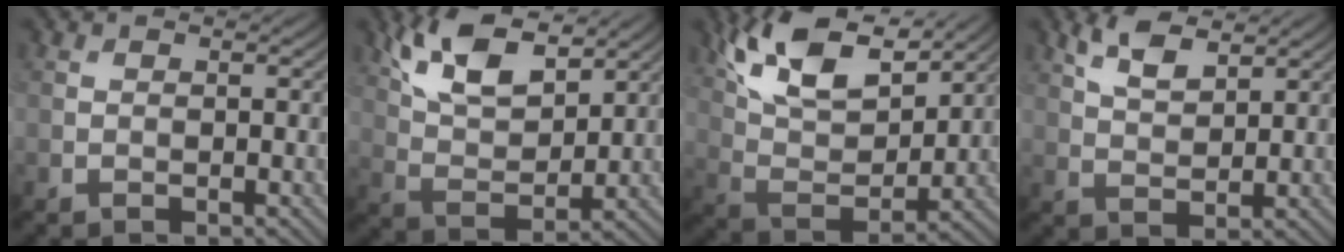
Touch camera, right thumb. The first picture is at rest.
{"total": 10.5, "force": [6.6, 4.3, 7.0], "torque": [-0.152, 0.003, 0.128]}
{"total": 13.7, "force": [9.5, 5.1, 8.4], "torque": [-0.175, 0.004, 0.161]}
{"total": 4.9, "force": [3.3, 1.8, 3.1], "torque": [-0.077, 0.002, 0.070]}